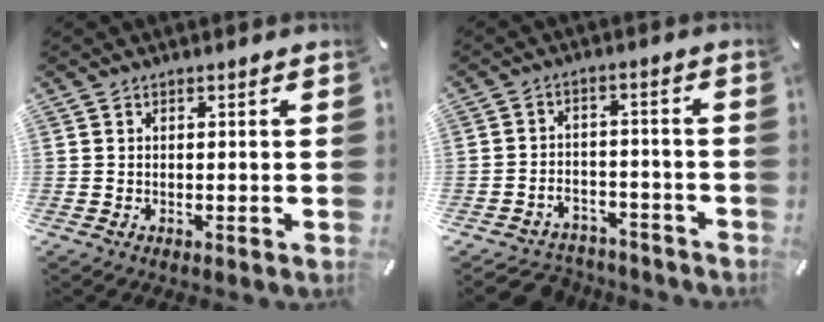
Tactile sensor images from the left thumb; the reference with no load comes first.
{"total": 4.3, "force": [-2.9, 3.0, 0.9], "torque": [-0.020, 0.011, -0.058]}